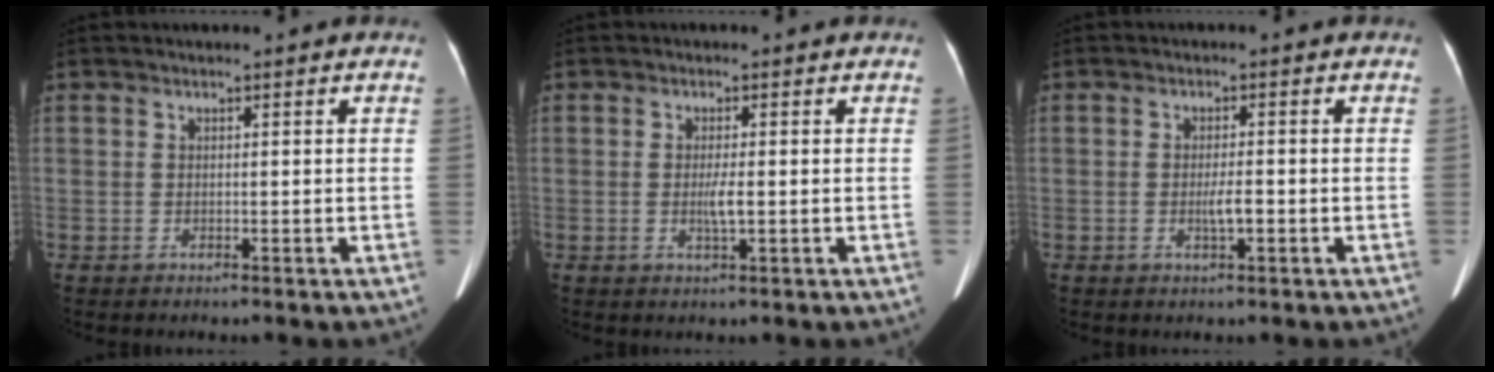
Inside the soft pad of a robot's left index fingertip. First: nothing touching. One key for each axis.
{"total": 2.2, "fx": -0.3, "fy": 0.1, "fz": 2.1, "tx": -0.043, "ty": -0.004, "tz": -0.004}
{"total": 2.3, "fx": -0.7, "fy": 0.3, "fz": 2.1, "tx": -0.041, "ty": -0.001, "tz": -0.011}